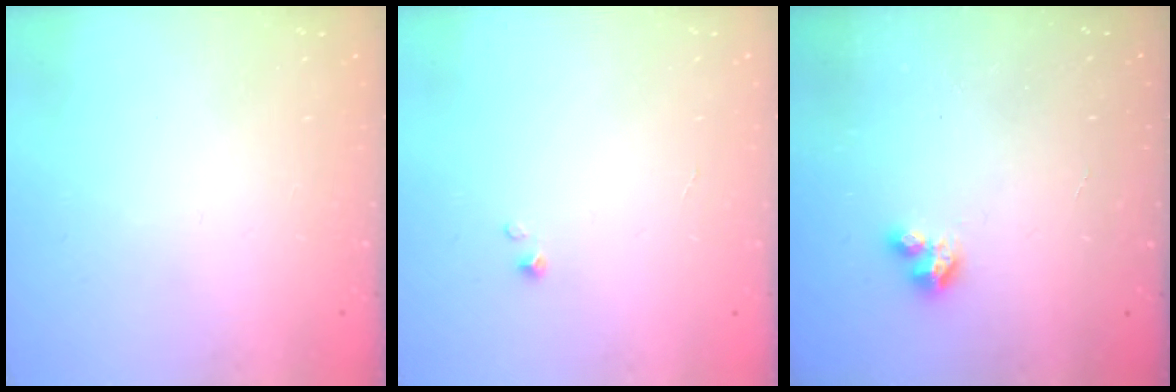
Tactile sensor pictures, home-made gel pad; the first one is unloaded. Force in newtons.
{"total": 0.0}
{"total": 3.1, "press": 3.1, "slide": 0.3}